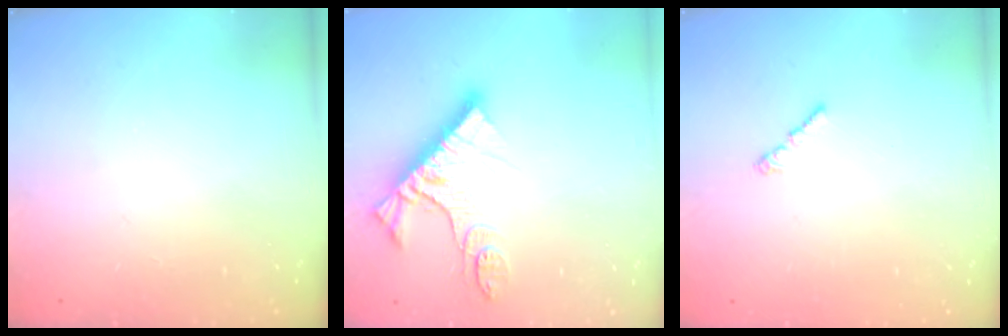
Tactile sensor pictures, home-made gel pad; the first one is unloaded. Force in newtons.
{"total": 12.8, "press": 12.7, "slide": 1.3}
{"total": 1.2, "press": 1.1, "slide": 0.5}